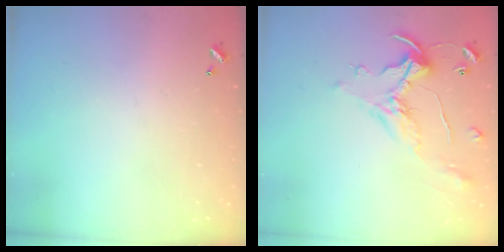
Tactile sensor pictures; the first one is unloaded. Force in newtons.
{"total": 1.1, "press": 0.8, "slide": 0.9}